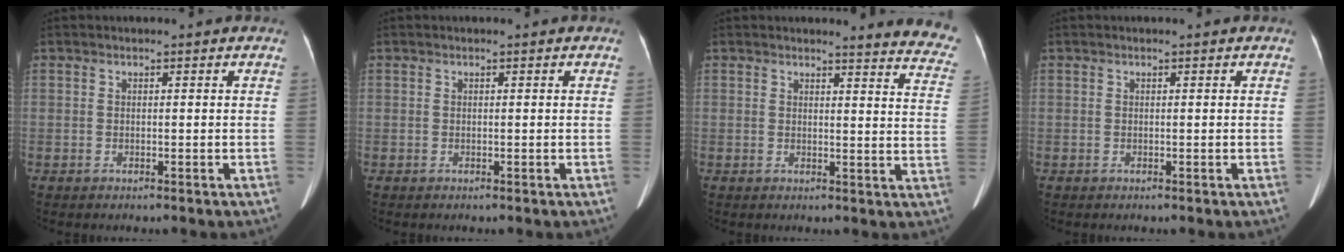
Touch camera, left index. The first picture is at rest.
{"total": 0.0}
{"total": 10.6, "force": [10.3, 0.6, 2.1], "torque": [0.006, -0.088, 0.075]}
{"total": 0.0}